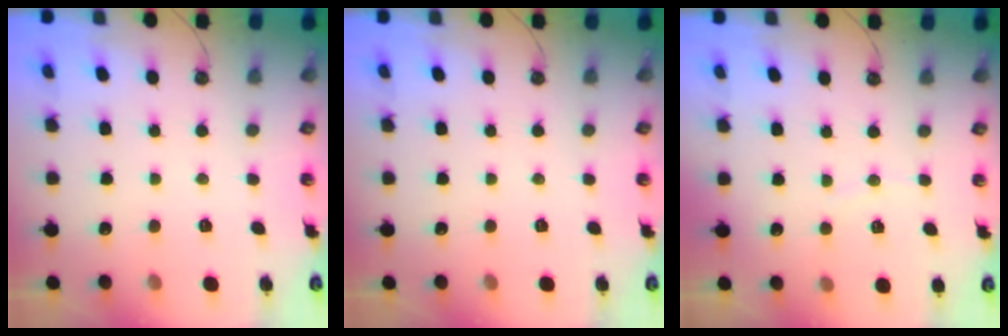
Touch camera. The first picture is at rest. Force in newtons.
{"total": 0.0}
{"total": 3.3, "press": 3.2, "slide": 0.8}